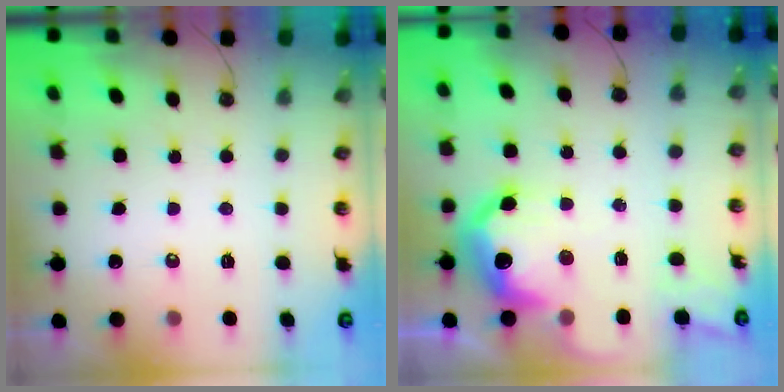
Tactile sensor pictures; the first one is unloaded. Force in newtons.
{"total": 16.9, "press": 16.8, "slide": 1.1}